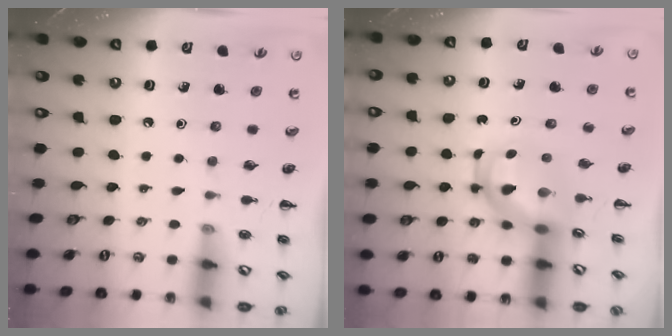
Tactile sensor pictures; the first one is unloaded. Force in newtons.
{"total": 4.9, "press": 4.8, "slide": 0.8}